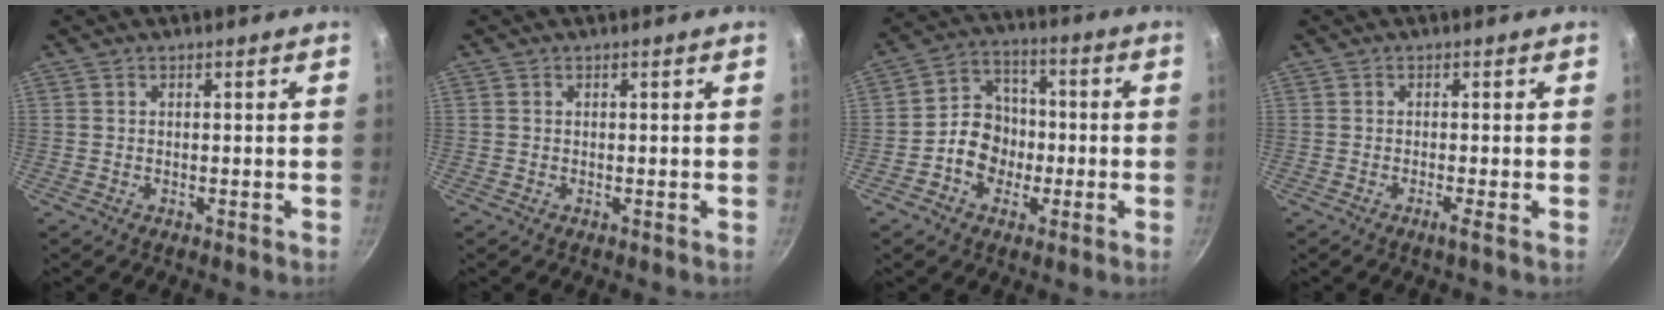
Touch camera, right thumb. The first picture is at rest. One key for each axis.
{"total": 0.0}
{"total": 9.5, "fx": -2.2, "fy": 8.1, "fz": 4.4, "tx": -0.031, "ty": 0.033, "tz": -0.050}
{"total": 1.2, "fx": -0.7, "fy": -0.3, "fz": 1.0, "tx": -0.024, "ty": 0.001, "tz": -0.013}